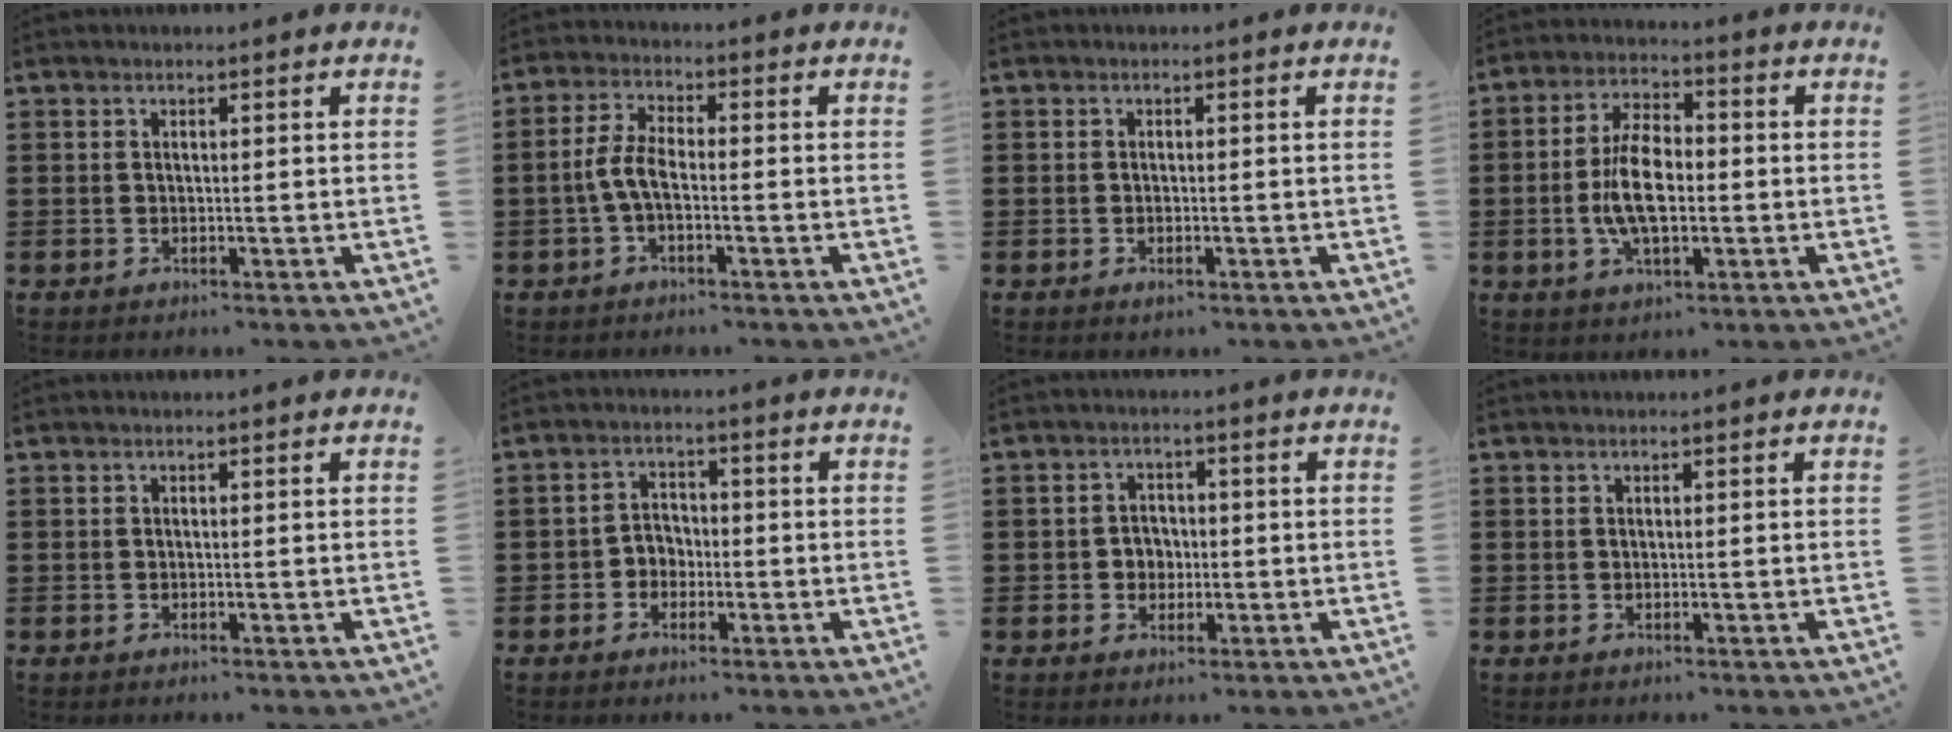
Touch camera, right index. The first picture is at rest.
{"total": 4.7, "force": [-1.3, 1.8, 4.1], "torque": [-0.102, -0.002, -0.033]}
{"total": 0.7, "force": [-0.2, 0.3, 0.6], "torque": [-0.012, -0.003, -0.004]}
{"total": 8.3, "force": [-1.1, 3.9, 7.2], "torque": [-0.154, 0.003, -0.025]}
{"total": 0.0}
{"total": 2.8, "force": [-1.4, 2.2, 0.8], "torque": [-0.024, 0.009, -0.032]}
{"total": 3.2, "force": [-0.7, 2.8, 1.4], "torque": [-0.035, 0.007, -0.017]}
{"total": 0.0}